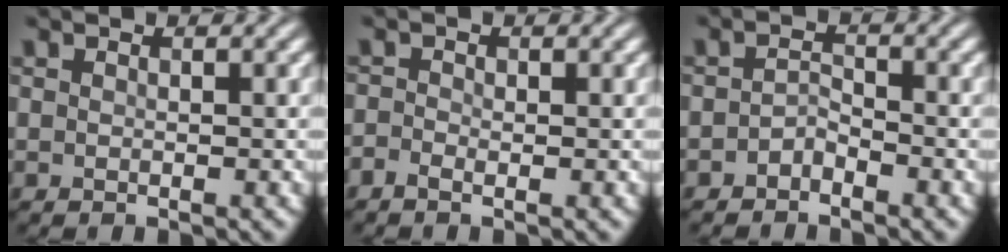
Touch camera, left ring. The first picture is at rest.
{"total": 0.9, "force": [-0.6, 0.5, 0.5], "torque": [-0.013, -0.001, -0.014]}
{"total": 1.4, "force": [-1.1, 0.6, 0.7], "torque": [-0.013, 0.007, -0.022]}